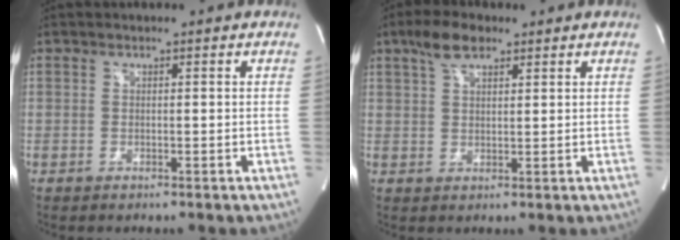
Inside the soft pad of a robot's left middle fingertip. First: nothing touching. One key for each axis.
{"total": 5.2, "fx": 3.4, "fy": 2.1, "fz": 3.3, "tx": -0.071, "ty": 0.015, "tz": 0.065}